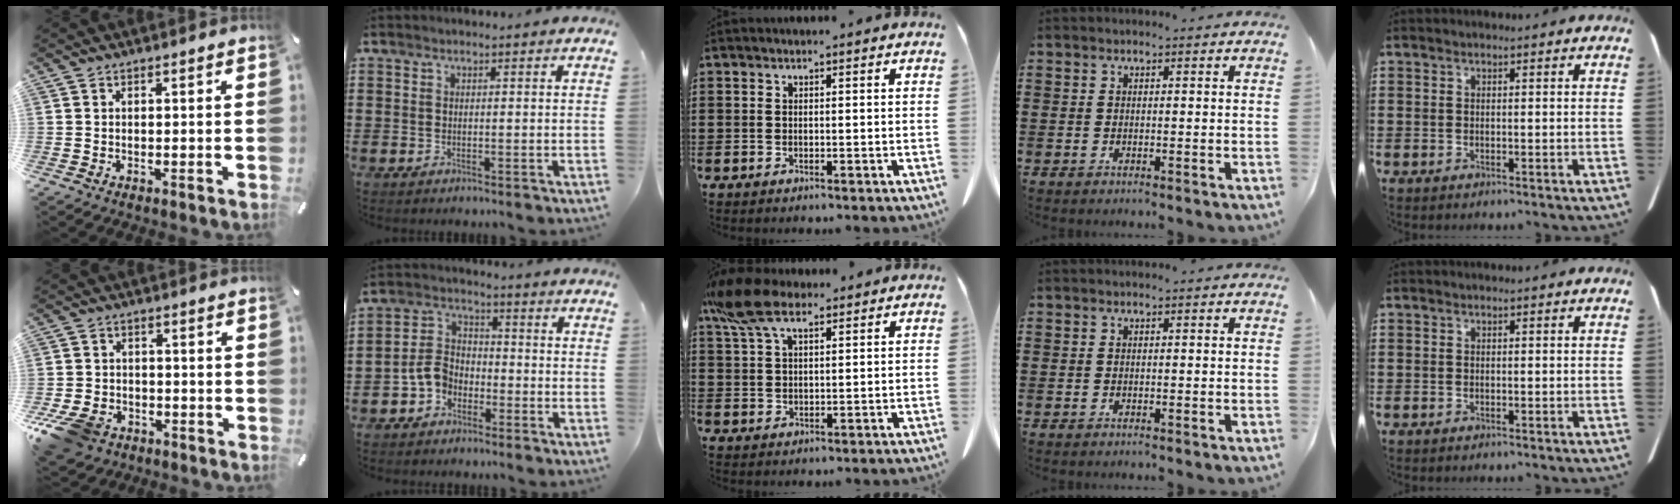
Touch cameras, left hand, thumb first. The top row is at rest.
{"thumb": {"total": 9.7, "force": [-5.8, 6.4, 4.3], "torque": [-0.105, 0.028, -0.110]}, "index": {"total": 5.4, "force": [-3.1, 3.6, 2.6], "torque": [-0.077, 0.006, -0.070]}, "middle": {"total": 8.2, "force": [5.4, 3.1, 5.4], "torque": [-0.131, -0.008, 0.098]}}